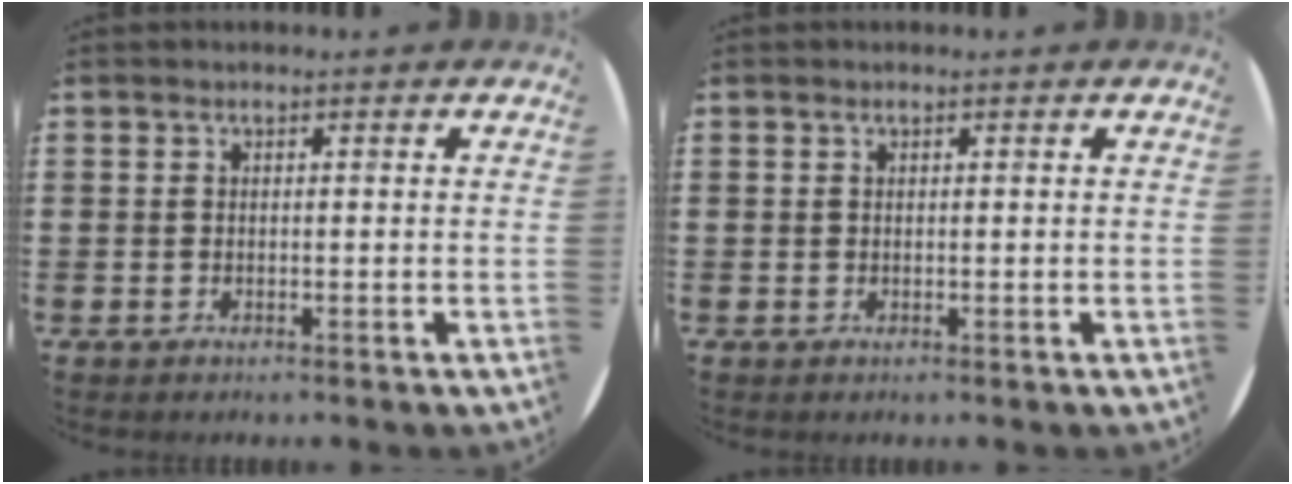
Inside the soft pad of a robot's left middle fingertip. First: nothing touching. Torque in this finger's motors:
{"motor_torque": [-0.18, 0.04, -0.02, 0.00]}